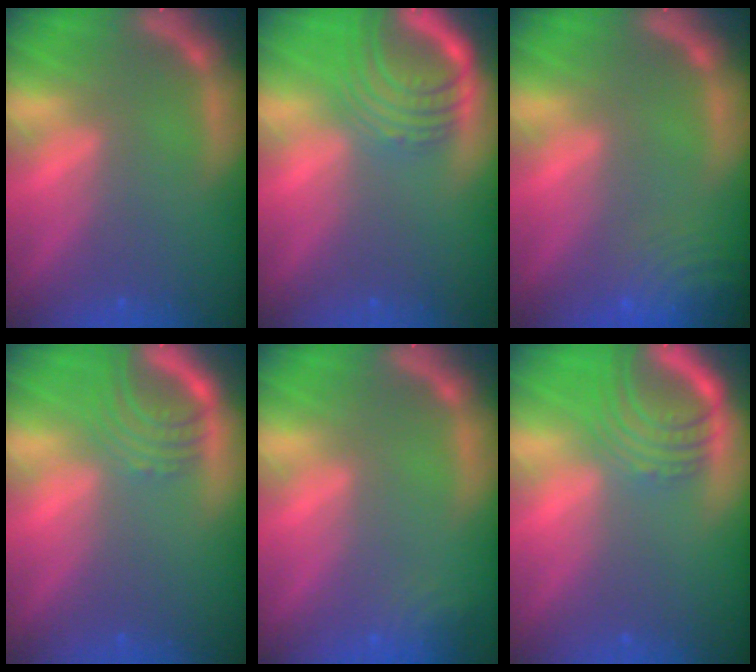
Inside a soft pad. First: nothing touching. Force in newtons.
{"total": 7.6}
{"total": 9.0}
{"total": 4.5}
{"total": 2.4}
{"total": 6.5}